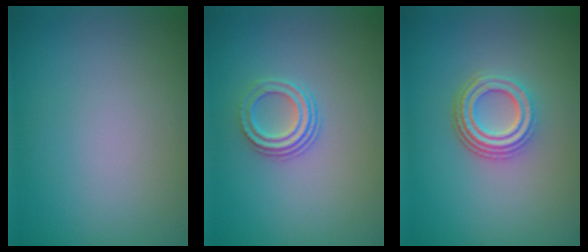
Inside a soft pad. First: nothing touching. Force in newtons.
{"total": 2.8, "press": 2.2, "slide": 1.8}
{"total": 4.3, "press": 3.2, "slide": 2.9}